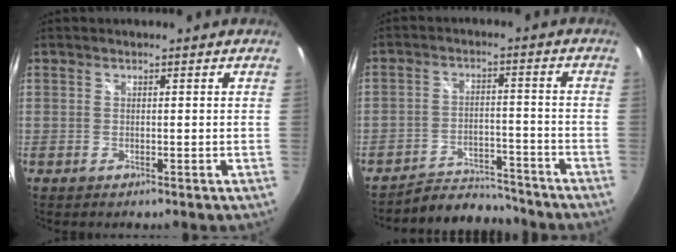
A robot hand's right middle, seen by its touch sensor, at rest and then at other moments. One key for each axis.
{"total": 7.9, "fx": -7.7, "fy": 1.8, "fz": 0.2, "tx": -0.019, "ty": 0.019, "tz": -0.119}